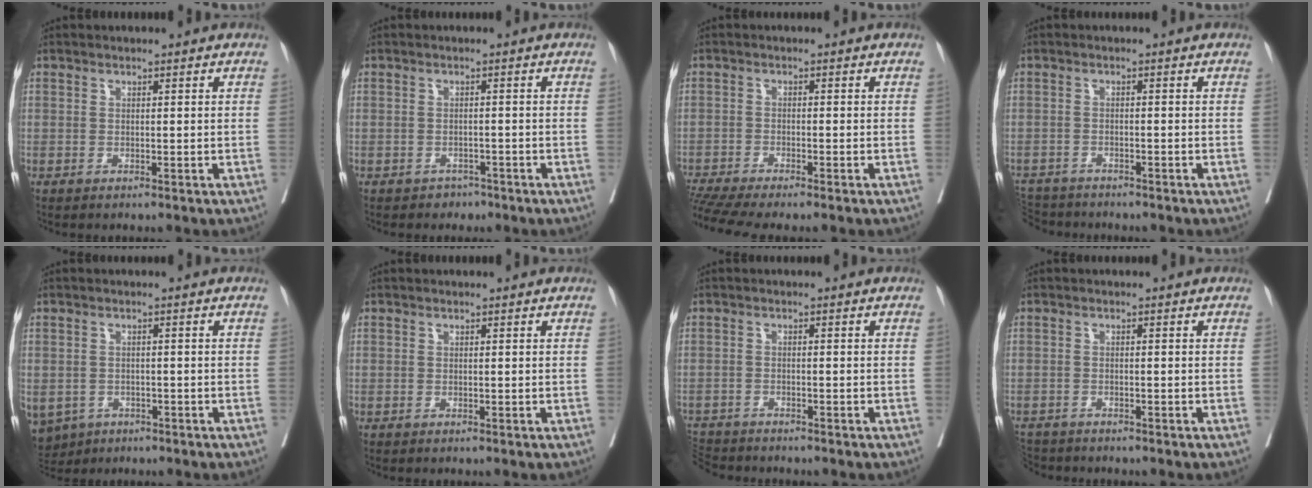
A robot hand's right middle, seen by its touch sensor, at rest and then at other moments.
{"total": 1.7, "force": [-1.3, 1.2, 0.0], "torque": [-0.006, 0.005, -0.020]}
{"total": 7.6, "force": [-6.5, -0.3, 3.8], "torque": [-0.065, -0.009, -0.111]}
{"total": 7.1, "force": [-6.5, 2.4, 1.6], "torque": [-0.037, -0.005, -0.107]}
{"total": 8.4, "force": [-4.4, 6.7, 2.6], "torque": [-0.073, -0.002, -0.059]}
{"total": 0.0}
{"total": 5.7, "force": [-5.5, 1.2, 0.9], "torque": [-0.017, -0.011, -0.096]}
{"total": 4.1, "force": [-3.9, 1.3, 0.4], "torque": [-0.006, -0.011, -0.068]}